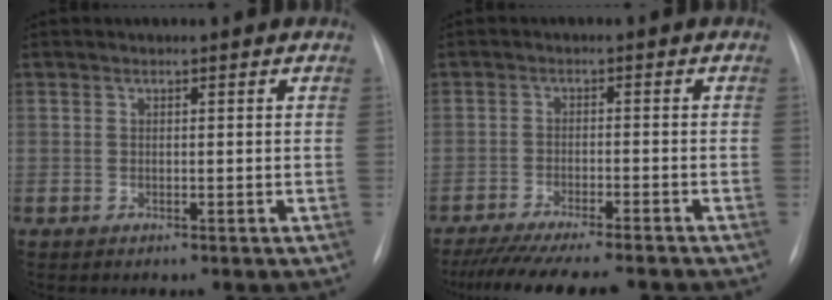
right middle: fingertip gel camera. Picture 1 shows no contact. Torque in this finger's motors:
{"motor_torque": [1.08, -1.06, 0.39, 0.05]}